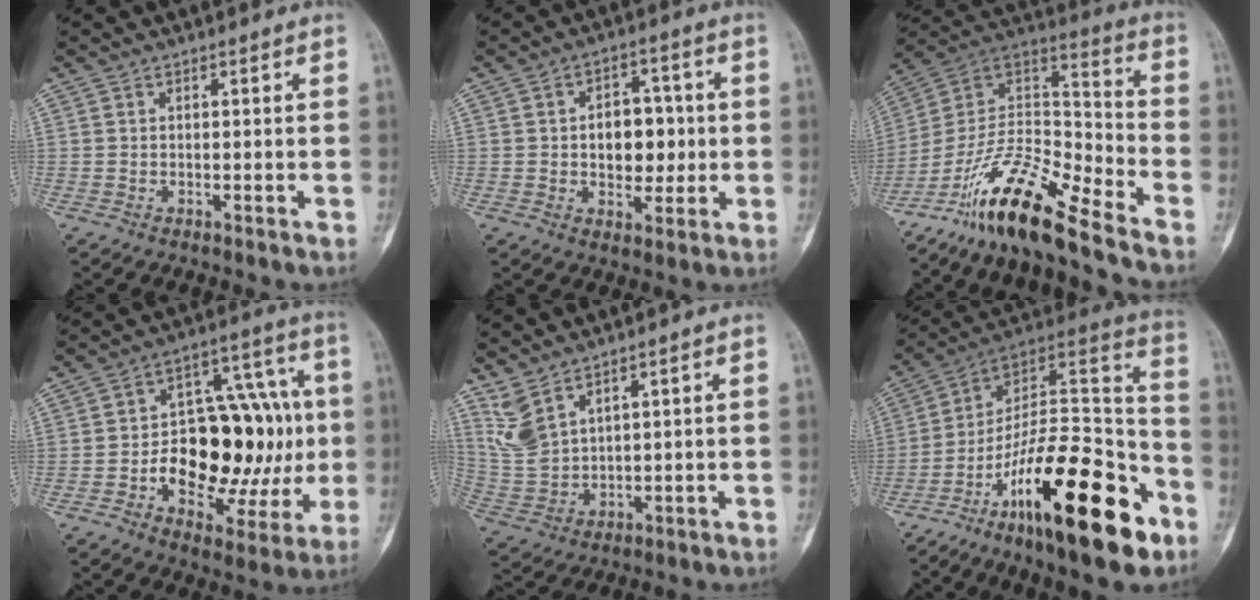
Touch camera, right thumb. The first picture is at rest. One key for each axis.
{"total": 9.4, "fx": 0.2, "fy": 6.4, "fz": 6.9, "tx": -0.059, "ty": 0.012, "tz": 0.006}
{"total": 18.5, "fx": -14.1, "fy": 3.5, "fz": 11.4, "tx": -0.202, "ty": 0.090, "tz": -0.260}
{"total": 24.6, "fx": -1.9, "fy": 13.9, "fz": 20.3, "tx": -0.254, "ty": 0.038, "tz": -0.013}
{"total": 7.1, "fx": 5.3, "fy": 2.8, "fz": 3.9, "tx": -0.082, "ty": -0.026, "tz": 0.131}
{"total": 29.7, "fx": -15.7, "fy": 9.4, "fz": 23.3, "tx": -0.342, "ty": 0.092, "tz": -0.253}